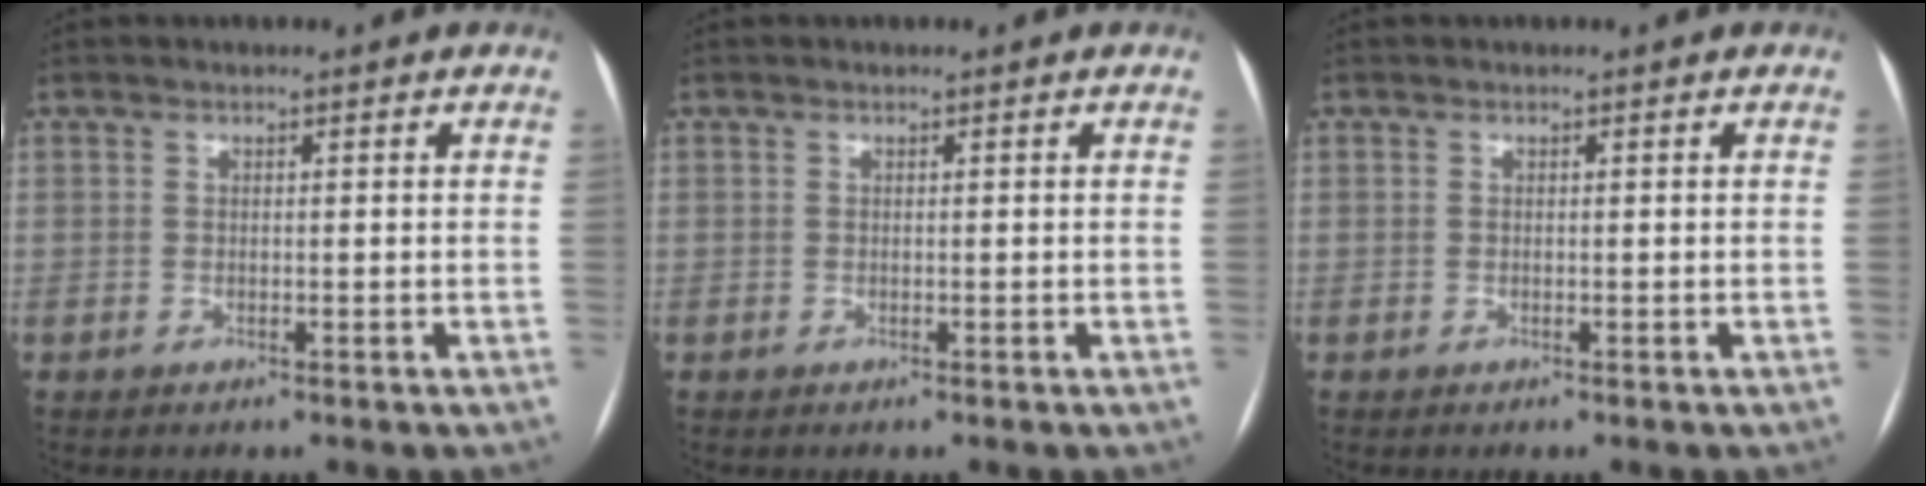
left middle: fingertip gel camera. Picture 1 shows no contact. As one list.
[{"total": 0.0}, {"total": 0.0}]